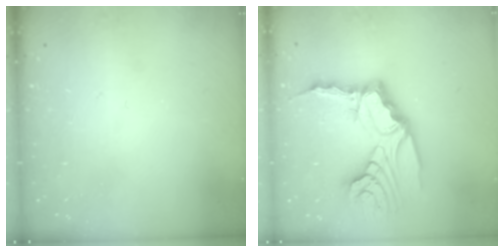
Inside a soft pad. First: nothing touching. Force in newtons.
{"total": 15.4, "press": 15.2, "slide": 2.1}